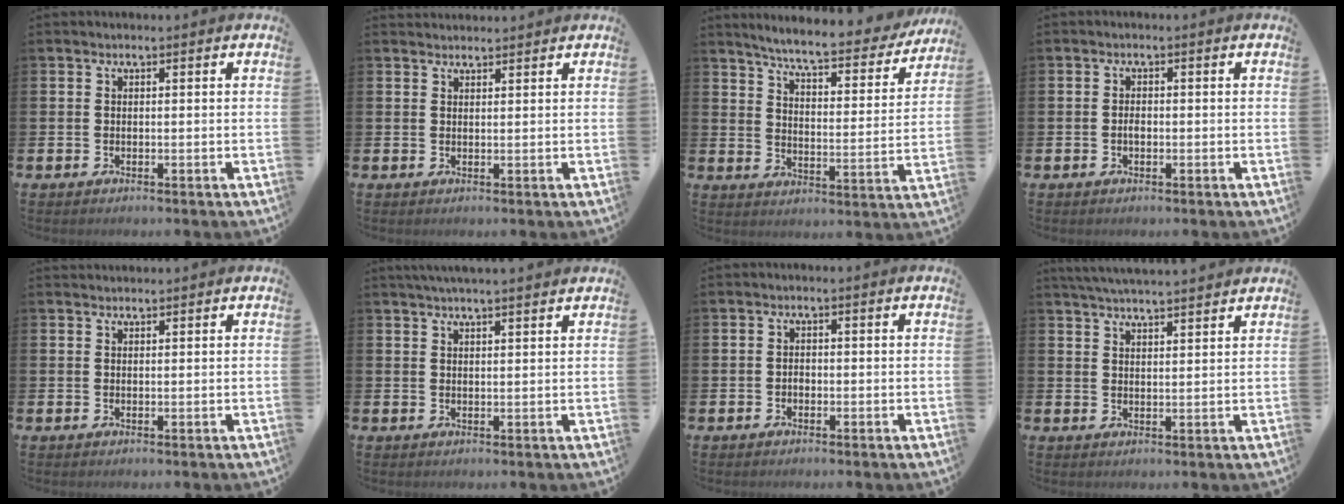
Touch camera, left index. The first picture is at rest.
{"total": 1.6, "force": [1.6, 0.4, -0.1], "torque": [0.006, -0.004, 0.028]}
{"total": 6.4, "force": [6.0, 0.5, 2.4], "torque": [-0.071, -0.047, 0.095]}
{"total": 1.2, "force": [-0.3, 0.7, 1.0], "torque": [-0.015, 0.002, -0.007]}
{"total": 1.0, "force": [1.0, 0.2, 0.0], "torque": [0.008, -0.002, 0.017]}
{"total": 2.9, "force": [2.8, -0.2, 0.7], "torque": [-0.019, -0.006, 0.051]}
{"total": 0.8, "force": [-0.4, 0.6, 0.4], "torque": [-0.004, 0.001, -0.010]}
{"total": 4.2, "force": [4.1, -0.2, 0.6], "torque": [-0.020, -0.017, 0.075]}